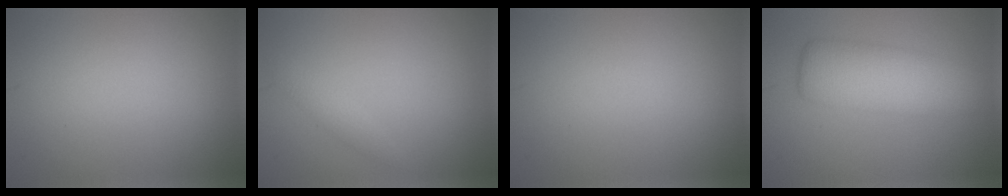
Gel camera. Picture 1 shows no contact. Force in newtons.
{"total": 1.1, "press": 1.1, "slide": 0.1}
{"total": 0.0}
{"total": 6.8, "press": 6.8, "slide": 0.5}